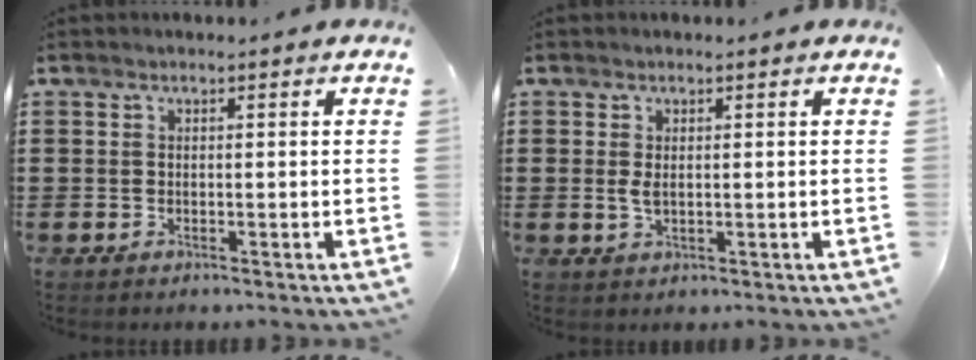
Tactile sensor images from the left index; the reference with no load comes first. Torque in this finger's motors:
{"motor_torque": [0.40, -0.06, 0.15, 0.05]}